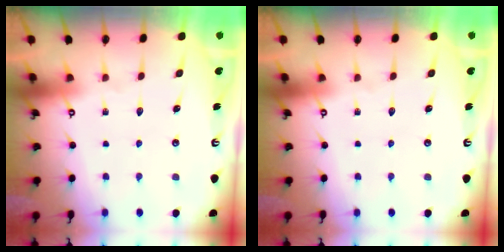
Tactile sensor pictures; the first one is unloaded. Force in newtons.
{"total": 0.0}